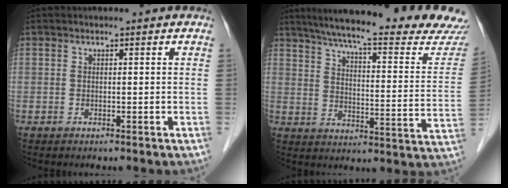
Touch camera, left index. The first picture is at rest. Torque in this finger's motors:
{"motor_torque": [0.38, -0.65, 0.55, 0.12]}